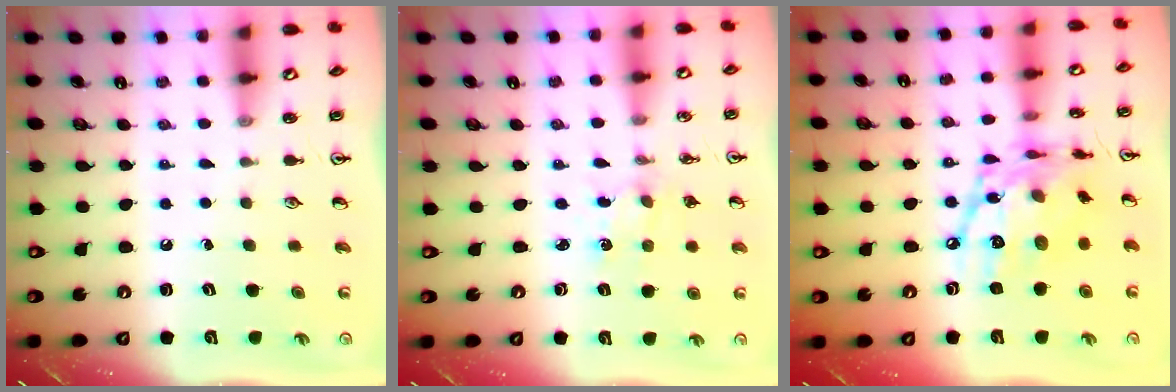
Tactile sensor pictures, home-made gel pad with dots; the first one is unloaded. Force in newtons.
{"total": 1.9, "press": 1.9, "slide": 0.3}
{"total": 18.5, "press": 18.4, "slide": 1.7}